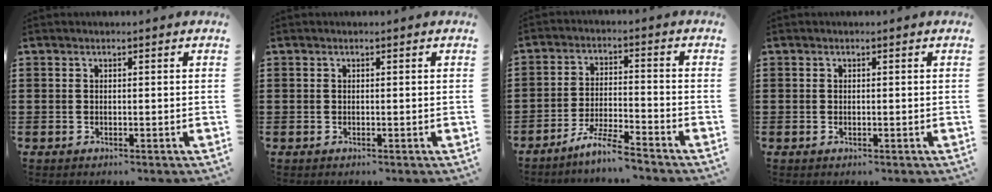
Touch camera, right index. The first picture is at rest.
{"total": 0.0}
{"total": 5.7, "force": [-5.2, -0.3, 2.4], "torque": [-0.054, -0.011, -0.100]}
{"total": 0.0}